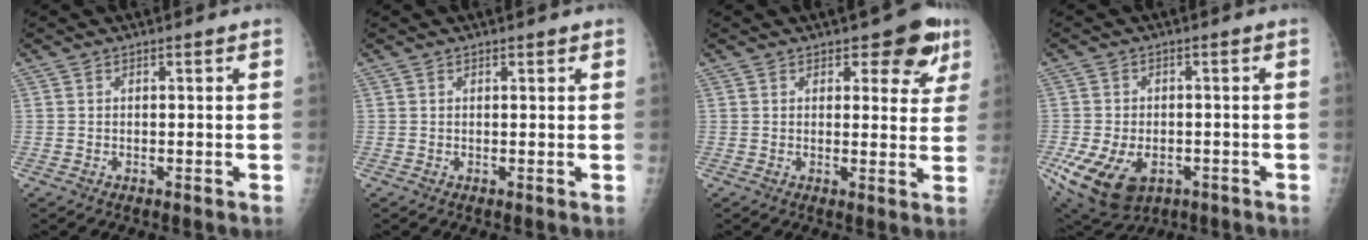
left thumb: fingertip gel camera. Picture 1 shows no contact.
{"total": 0.7, "force": [0.5, 0.3, 0.4], "torque": [-0.001, -0.002, 0.004]}
{"total": 7.4, "force": [4.4, 3.9, 4.4], "torque": [-0.010, -0.018, 0.051]}
{"total": 14.5, "force": [-5.4, 9.7, 9.3], "torque": [-0.191, 0.001, -0.074]}